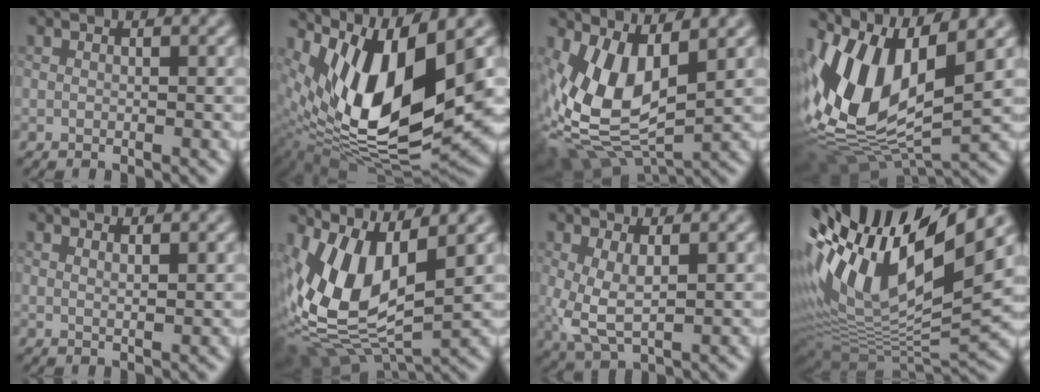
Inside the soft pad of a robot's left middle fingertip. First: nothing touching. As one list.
[{"total": 12.6, "force": [3.1, 4.7, 11.2], "torque": [-0.220, -0.008, 0.072]}, {"total": 6.9, "force": [0.6, 3.6, 5.9], "torque": [-0.141, -0.018, 0.030]}, {"total": 12.6, "force": [1.5, 6.1, 11.0], "torque": [-0.244, 0.003, 0.039]}, {"total": 0.8, "force": [0.6, 0.2, 0.4], "torque": [-0.002, 0.006, 0.009]}, {"total": 10.3, "force": [1.3, 4.7, 9.1], "torque": [-0.204, -0.006, 0.037]}, {"total": 2.8, "force": [-0.2, 1.0, 2.6], "torque": [-0.075, -0.007, 0.011]}, {"total": 13.9, "force": [4.3, 4.9, 12.2], "torque": [-0.234, 0.021, 0.089]}]